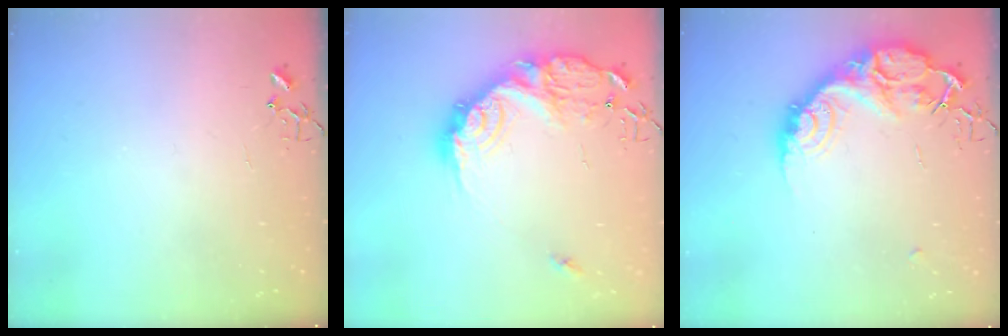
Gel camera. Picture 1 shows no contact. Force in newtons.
{"total": 21.1, "press": 21.0, "slide": 1.7}
{"total": 16.4, "press": 16.3, "slide": 1.2}